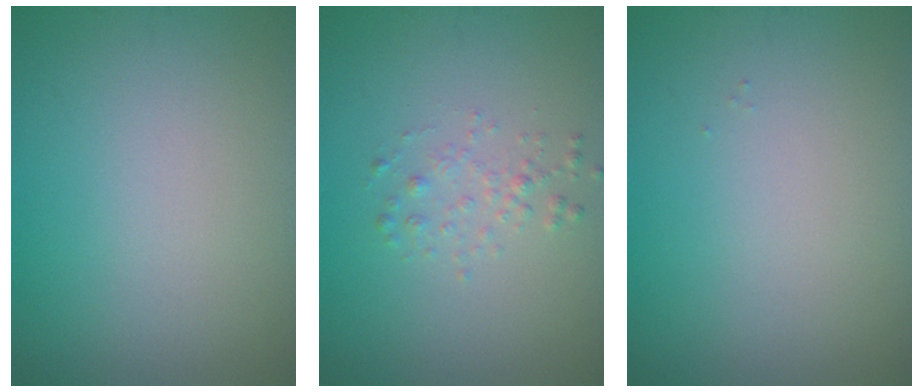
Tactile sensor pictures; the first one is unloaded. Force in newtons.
{"total": 1.2, "press": 1.2, "slide": 0.0}
{"total": 0.0}